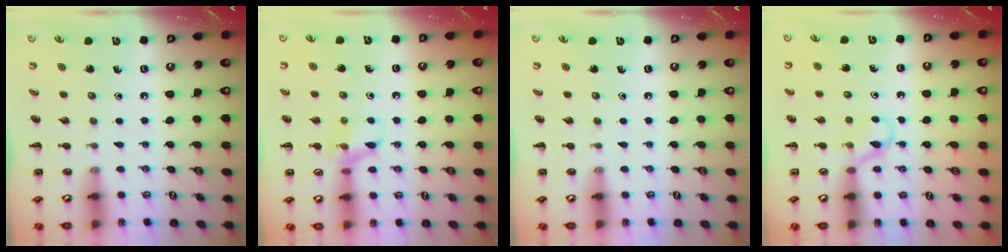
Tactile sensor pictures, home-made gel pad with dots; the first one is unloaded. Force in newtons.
{"total": 8.4, "press": 8.4, "slide": 0.6}
{"total": 0.0}
{"total": 3.6, "press": 3.5, "slide": 1.1}